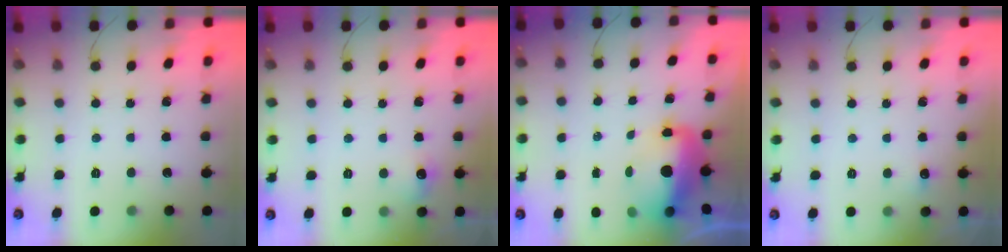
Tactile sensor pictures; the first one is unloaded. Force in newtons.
{"total": 6.4, "press": 6.1, "slide": 1.6}
{"total": 10.6, "press": 10.4, "slide": 2.1}
{"total": 4.1, "press": 3.9, "slide": 1.3}